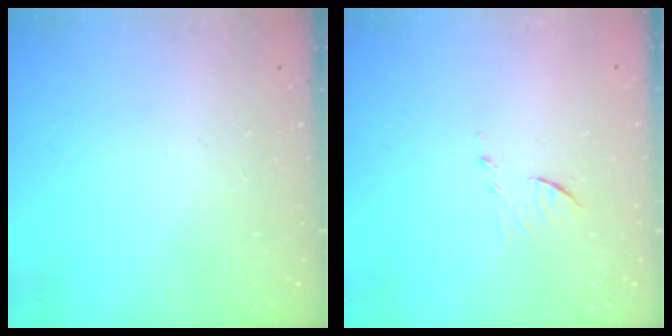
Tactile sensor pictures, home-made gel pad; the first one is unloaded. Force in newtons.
{"total": 6.2, "press": 6.2, "slide": 0.2}